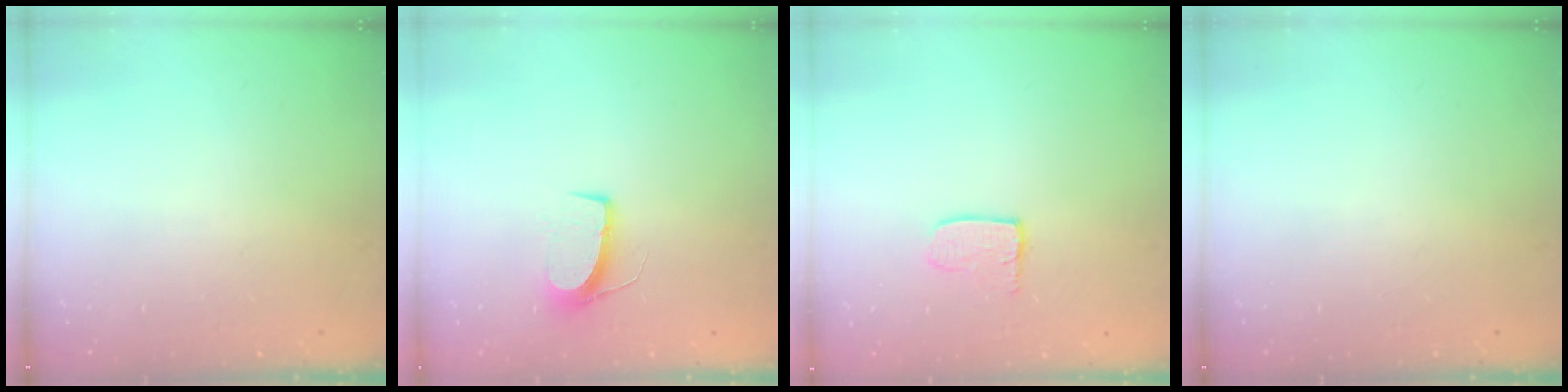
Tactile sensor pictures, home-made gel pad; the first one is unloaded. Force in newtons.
{"total": 7.8, "press": 7.8, "slide": 0.5}
{"total": 5.0, "press": 5.0, "slide": 0.4}
{"total": 0.0}